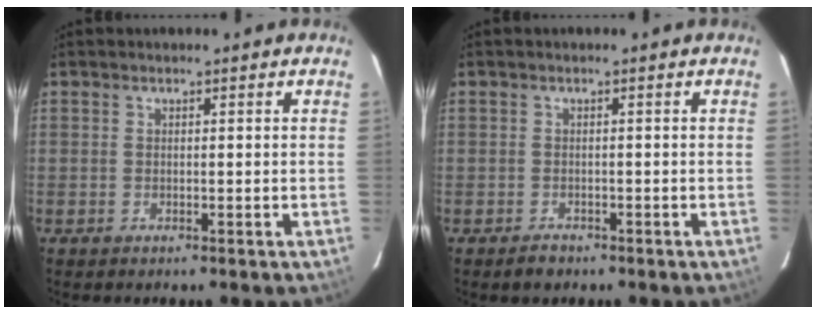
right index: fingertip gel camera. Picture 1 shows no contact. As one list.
[{"total": 1.8, "force": [-1.3, 1.2, 0.4], "torque": [-0.009, 0.000, -0.018]}]